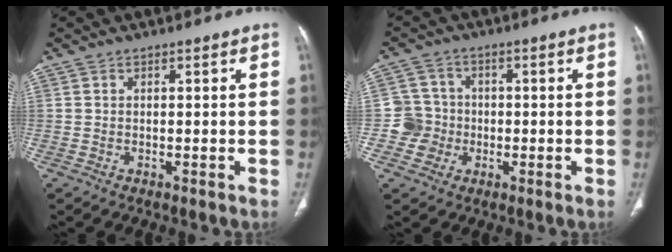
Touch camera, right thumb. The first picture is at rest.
{"total": 5.9, "force": [-1.2, 5.8, 0.4], "torque": [0.026, 0.015, -0.028]}